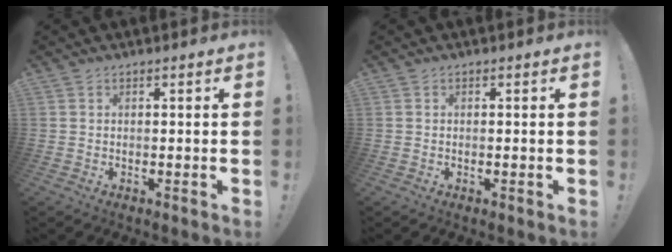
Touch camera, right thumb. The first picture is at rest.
{"total": 0.0}